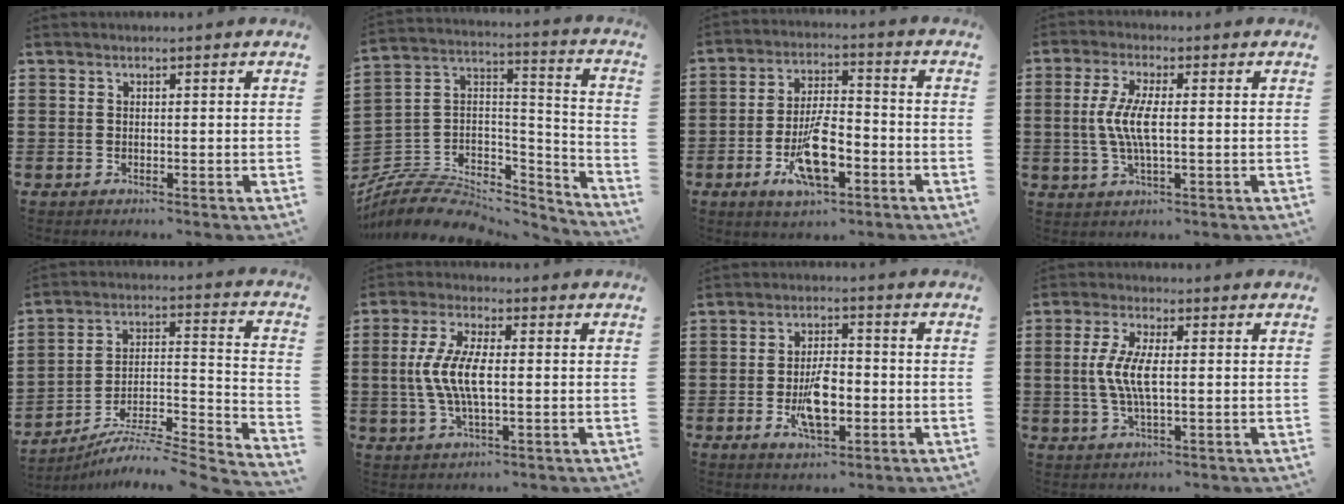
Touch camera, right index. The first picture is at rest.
{"total": 7.7, "force": [-6.1, 4.0, 2.5], "torque": [-0.061, 0.011, -0.119]}
{"total": 10.0, "force": [-4.0, 3.9, 8.3], "torque": [-0.162, 0.004, -0.069]}
{"total": 6.0, "force": [-0.3, 1.4, 5.8], "torque": [-0.133, -0.009, -0.016]}
{"total": 5.8, "force": [-5.0, 0.3, 2.9], "torque": [-0.046, -0.010, -0.103]}
{"total": 7.5, "force": [-0.5, 2.5, 7.0], "torque": [-0.160, -0.008, -0.019]}
{"total": 7.4, "force": [-1.7, 3.3, 6.4], "torque": [-0.127, 0.003, -0.032]}
{"total": 6.2, "force": [-0.1, 1.9, 5.9], "torque": [-0.129, -0.005, -0.009]}